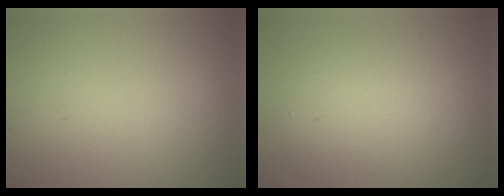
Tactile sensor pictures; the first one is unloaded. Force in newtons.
{"total": 5.3, "press": 5.3, "slide": 0.1}